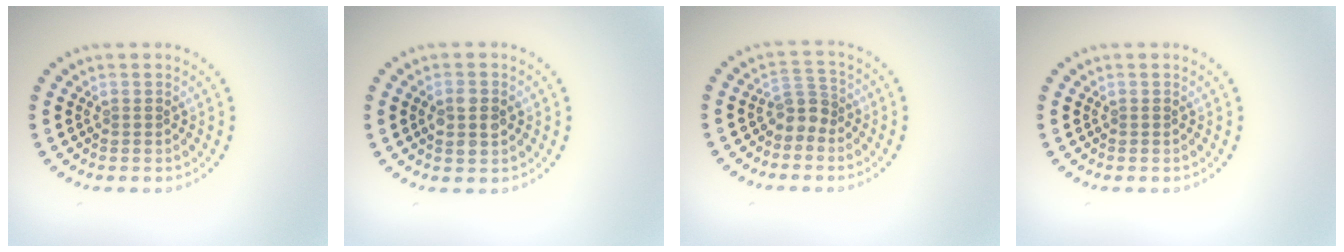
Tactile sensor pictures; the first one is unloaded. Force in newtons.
{"total": 2.4, "press": 2.4, "slide": 0.2}
{"total": 2.2, "press": 1.7, "slide": 1.3}
{"total": 0.0}